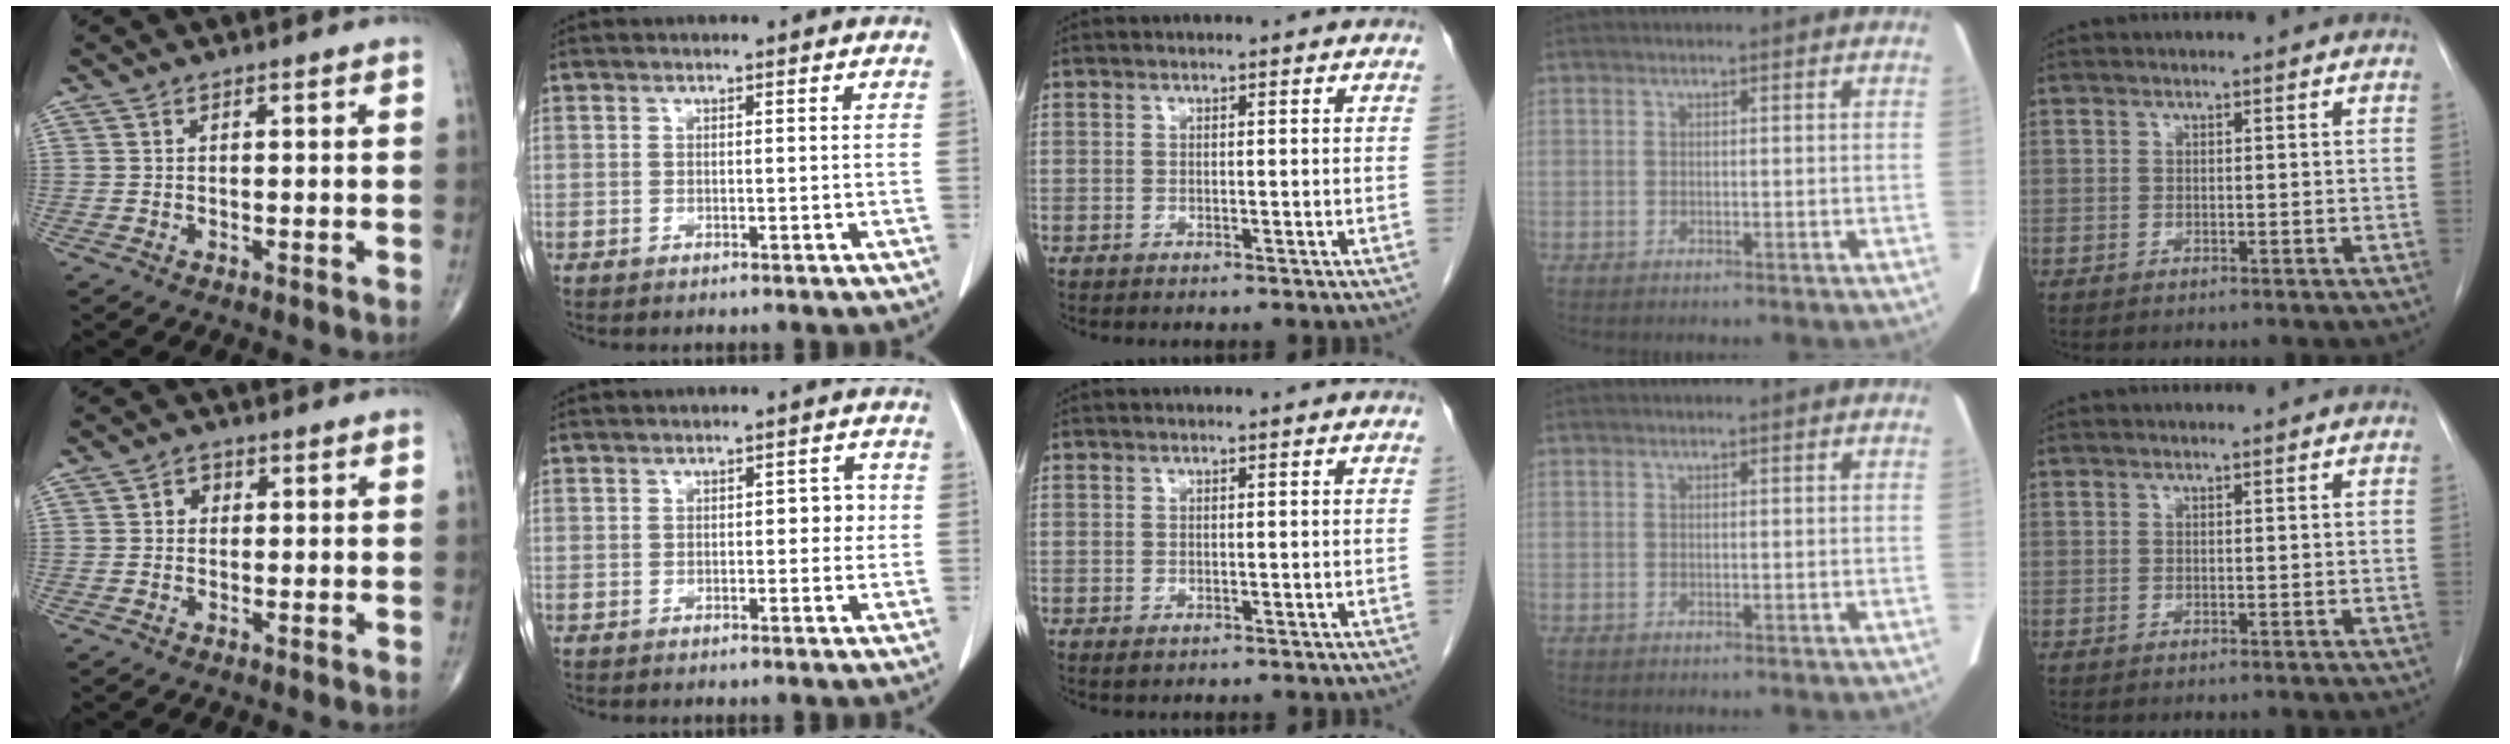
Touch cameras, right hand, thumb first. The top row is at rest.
{"thumb": {"total": 2.0, "force": [0.2, 1.8, 0.8], "torque": [-0.002, 0.004, -0.001]}, "index": {"total": 3.2, "force": [0.1, 1.7, 2.8], "torque": [-0.037, 0.021, 0.002]}, "middle": {"total": 0.6, "force": [-0.3, 0.4, 0.3], "torque": [-0.007, 0.000, 0.000]}}